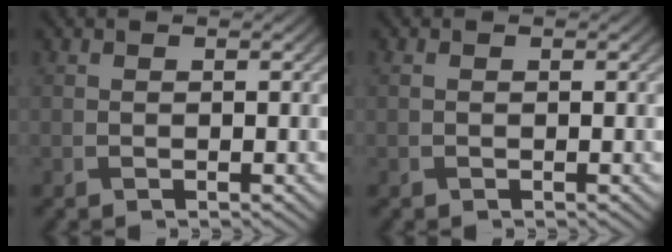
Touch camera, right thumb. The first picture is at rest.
{"total": 0.0}